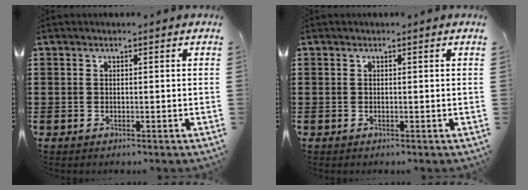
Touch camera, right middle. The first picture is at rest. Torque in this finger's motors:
{"motor_torque": [-0.36, 0.12, 0.00, -0.01]}